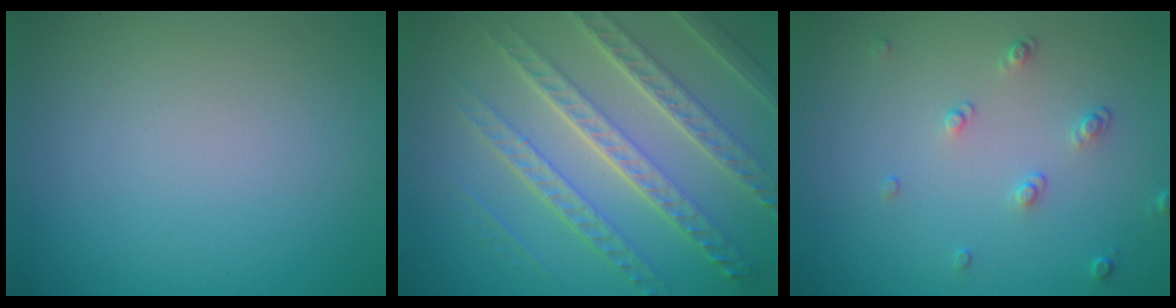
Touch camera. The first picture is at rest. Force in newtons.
{"total": 7.8, "press": 5.5, "slide": 5.5}
{"total": 1.5, "press": 1.0, "slide": 1.1}